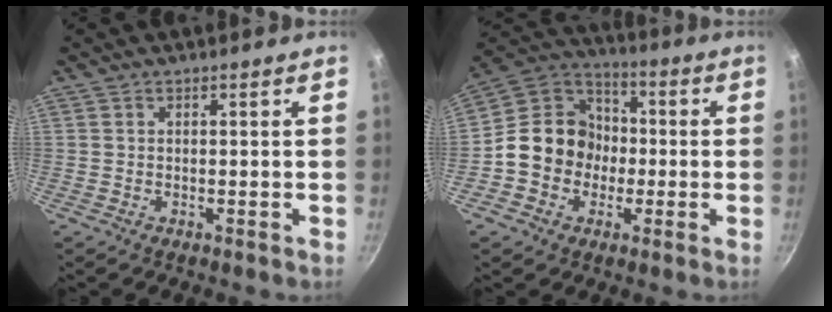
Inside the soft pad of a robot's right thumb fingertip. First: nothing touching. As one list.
[{"total": 12.3, "force": [-1.5, 10.8, 5.8], "torque": [-0.062, 0.030, -0.045]}]